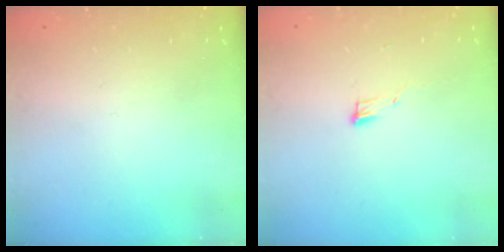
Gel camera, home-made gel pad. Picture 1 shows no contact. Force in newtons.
{"total": 5.1, "press": 4.9, "slide": 1.1}